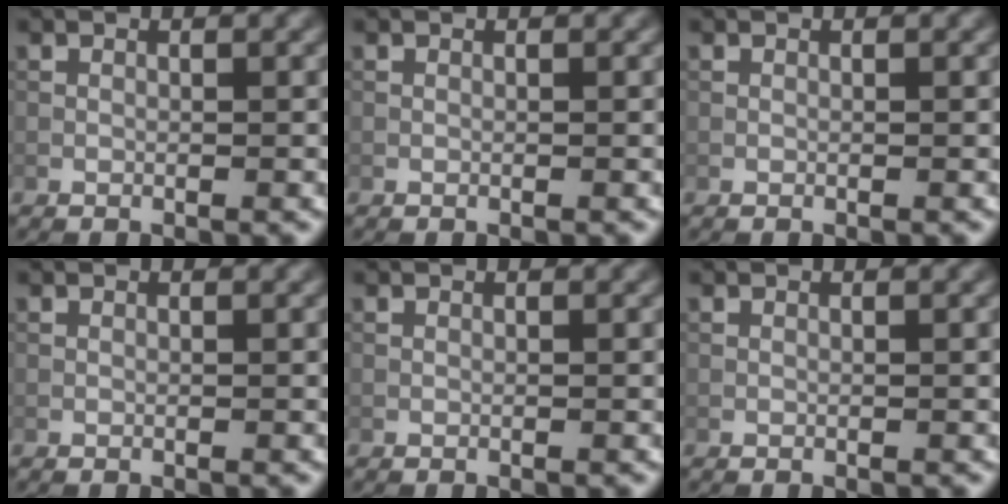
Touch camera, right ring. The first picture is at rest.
{"total": 0.0}
{"total": 0.0}
{"total": 0.0}
{"total": 0.0}
{"total": 0.0}